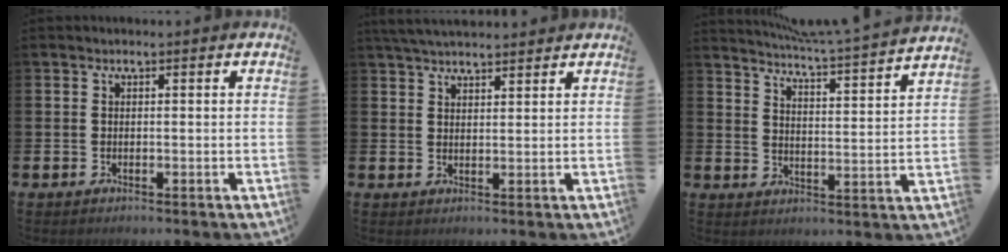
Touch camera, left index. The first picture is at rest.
{"total": 4.2, "force": [4.0, 0.7, 0.9], "torque": [-0.023, -0.011, 0.075]}
{"total": 5.5, "force": [5.3, -0.9, 1.3], "torque": [-0.048, -0.047, 0.089]}